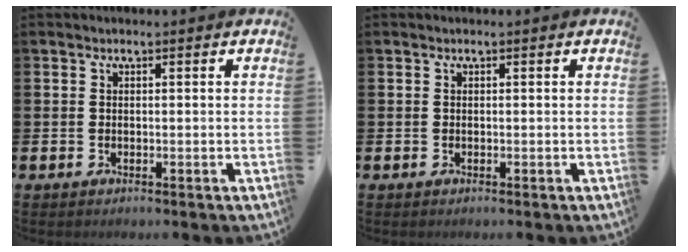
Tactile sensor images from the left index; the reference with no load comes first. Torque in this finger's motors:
{"motor_torque": [0.00, 0.00, 0.00, 0.00]}